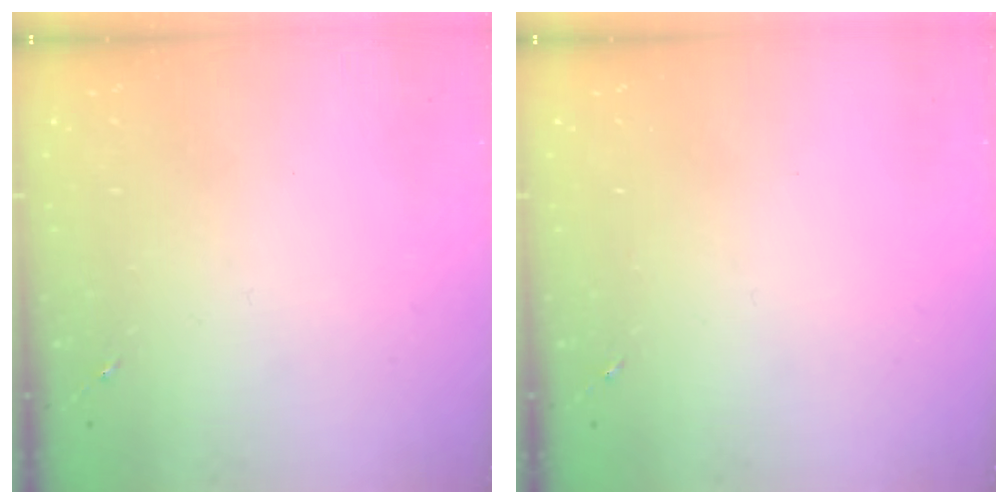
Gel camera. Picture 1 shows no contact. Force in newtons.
{"total": 0.0}